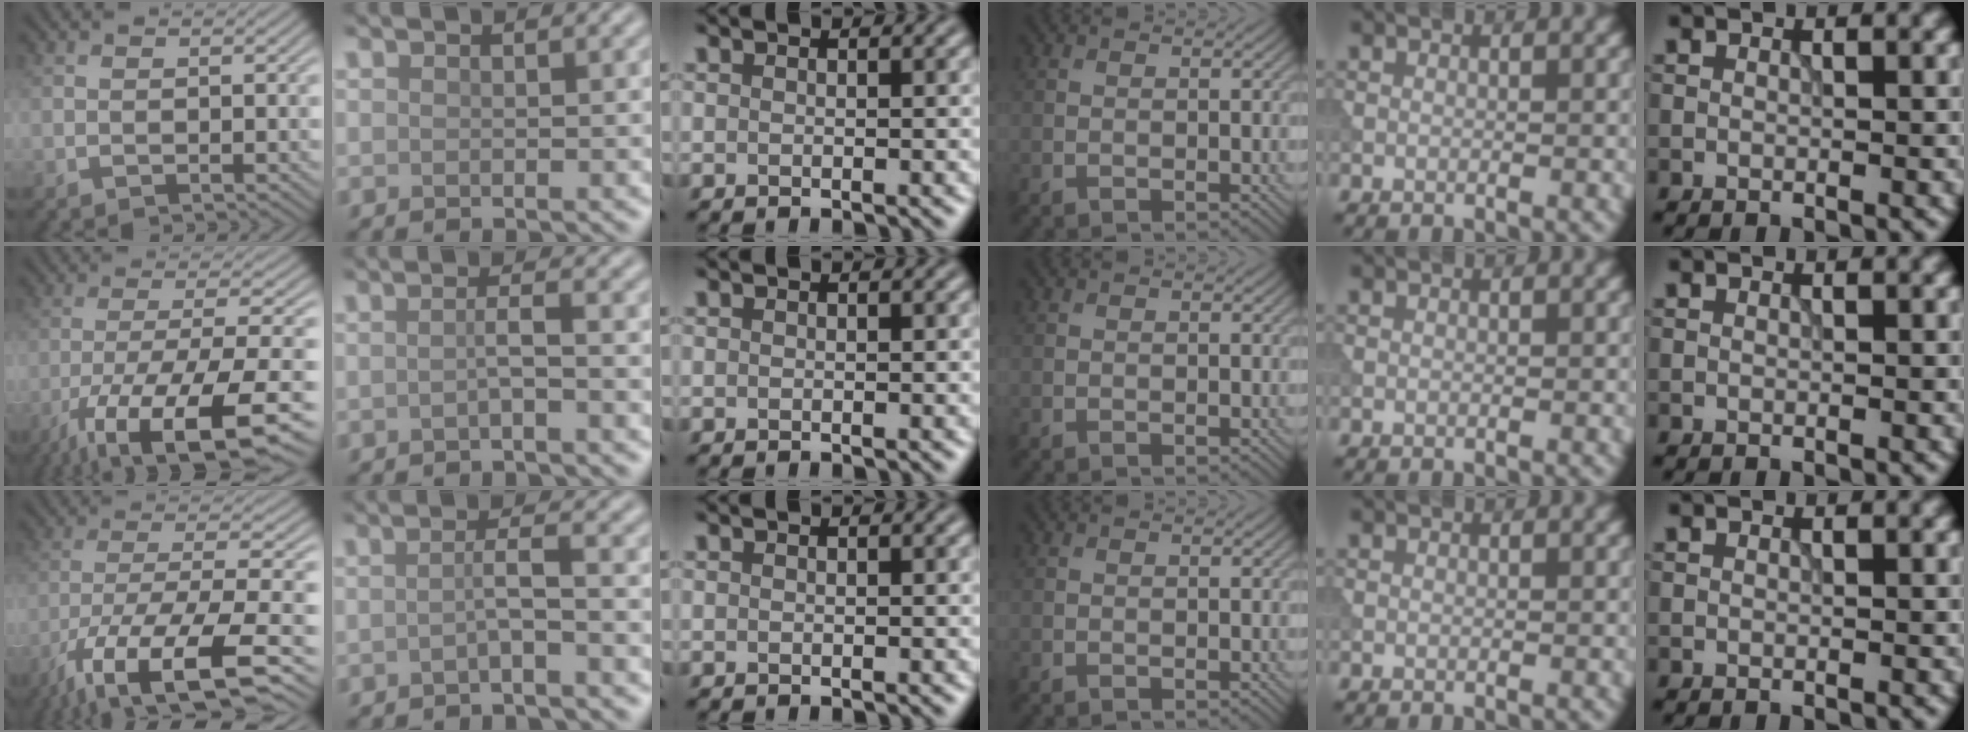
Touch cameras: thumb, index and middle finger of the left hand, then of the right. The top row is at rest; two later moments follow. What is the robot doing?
{"motion": "extract", "object": "tissue"}